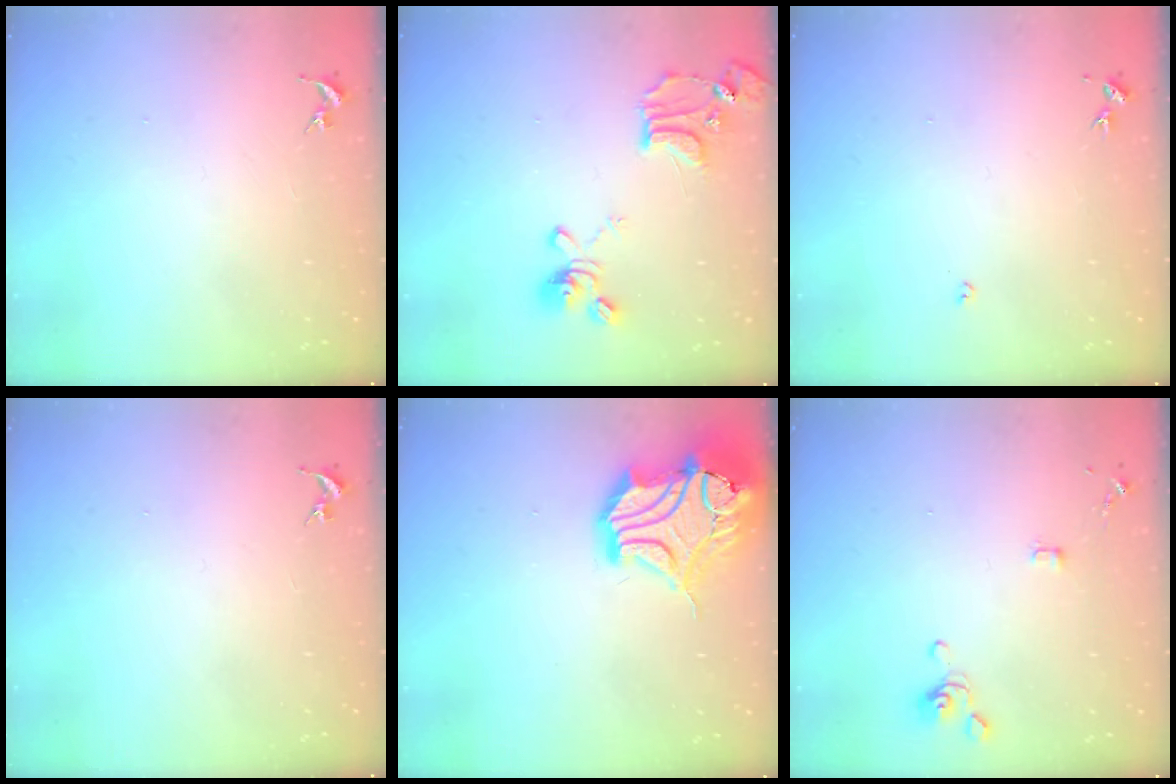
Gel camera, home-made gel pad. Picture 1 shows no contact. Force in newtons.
{"total": 15.3, "press": 15.3, "slide": 1.1}
{"total": 2.7, "press": 2.7, "slide": 0.5}
{"total": 0.0}
{"total": 19.2, "press": 18.9, "slide": 3.2}
{"total": 4.2, "press": 4.1, "slide": 1.0}